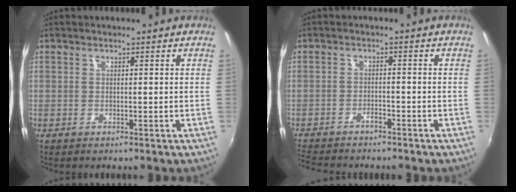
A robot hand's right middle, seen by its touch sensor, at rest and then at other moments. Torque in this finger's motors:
{"motor_torque": [1.04, -1.09, 0.13, 0.05]}